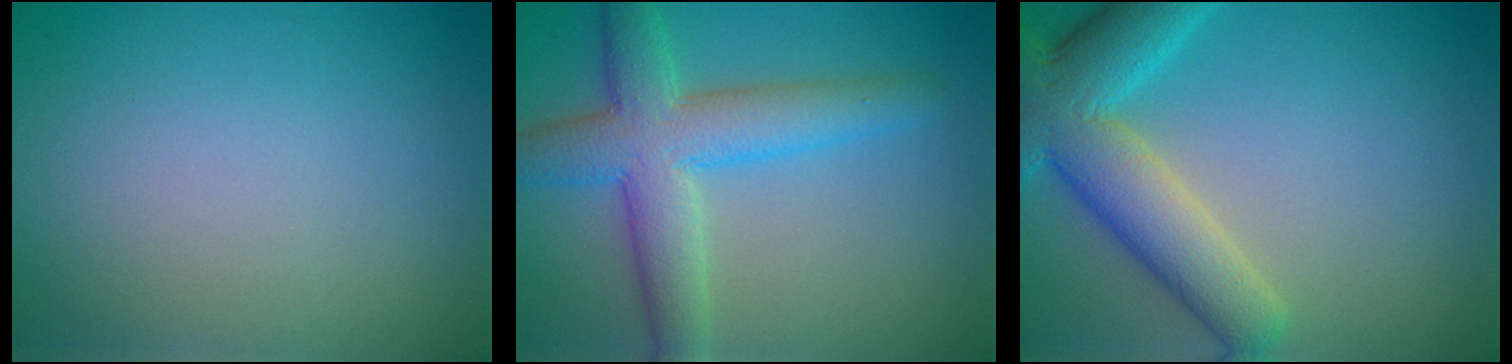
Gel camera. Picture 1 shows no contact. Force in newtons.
{"total": 6.6, "press": 6.6, "slide": 0.2}
{"total": 7.7, "press": 7.7, "slide": 0.4}